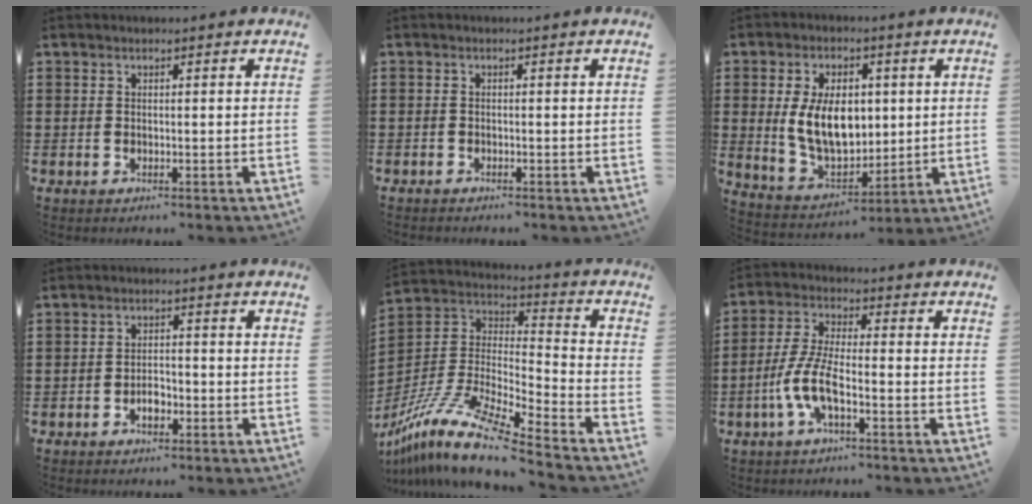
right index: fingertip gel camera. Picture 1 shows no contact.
{"total": 0.6, "force": [-0.6, 0.1, 0.0], "torque": [-0.001, 0.000, -0.013]}
{"total": 10.5, "force": [1.3, 6.7, 7.9], "torque": [-0.153, 0.006, 0.020]}
{"total": 2.6, "force": [-1.4, 1.3, 1.8], "torque": [-0.038, 0.000, -0.025]}
{"total": 13.1, "force": [-10.7, 1.1, 7.5], "torque": [-0.165, 0.008, -0.215]}
{"total": 6.9, "force": [-3.1, 1.8, 5.9], "torque": [-0.146, -0.016, -0.064]}